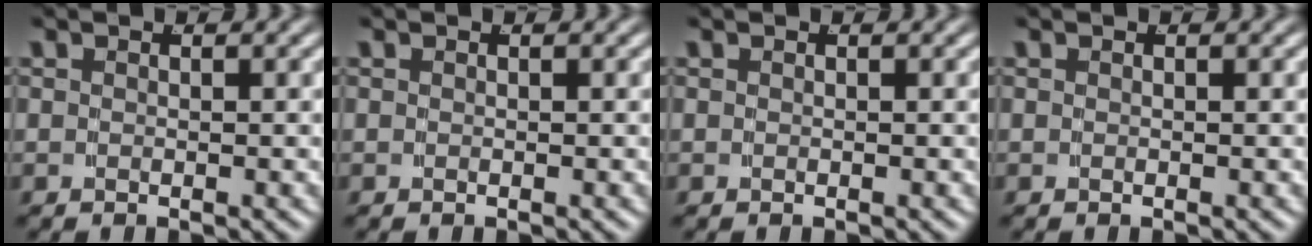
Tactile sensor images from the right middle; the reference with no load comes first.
{"total": 0.0}
{"total": 0.0}
{"total": 0.0}